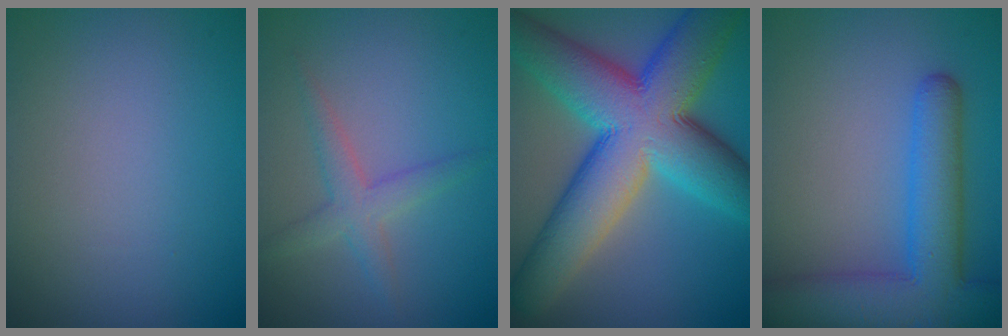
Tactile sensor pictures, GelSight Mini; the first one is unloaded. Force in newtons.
{"total": 2.5, "press": 2.5, "slide": 0.1}
{"total": 14.6, "press": 14.6, "slide": 0.2}
{"total": 8.0, "press": 8.0, "slide": 0.4}